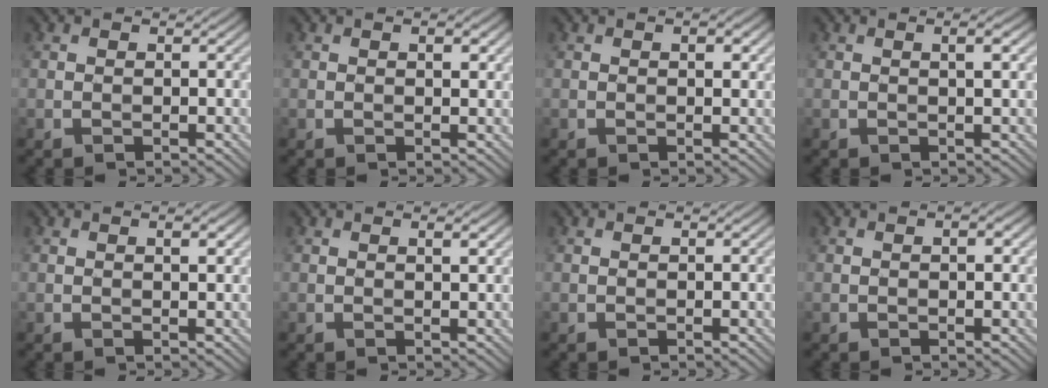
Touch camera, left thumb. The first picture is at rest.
{"total": 1.5, "force": [0.5, 0.6, 1.3], "torque": [-0.017, -0.002, 0.009]}
{"total": 1.5, "force": [0.5, 0.7, 1.3], "torque": [-0.016, -0.002, 0.007]}
{"total": 1.8, "force": [0.5, 0.2, 1.7], "torque": [-0.027, 0.004, 0.008]}
{"total": 1.4, "force": [0.5, 0.4, 1.2], "torque": [-0.018, -0.001, 0.008]}
{"total": 1.2, "force": [0.6, 0.2, 1.0], "torque": [-0.016, 0.000, 0.010]}
{"total": 0.0}
{"total": 1.2, "force": [0.2, 0.4, 1.1], "torque": [-0.016, 0.001, 0.001]}